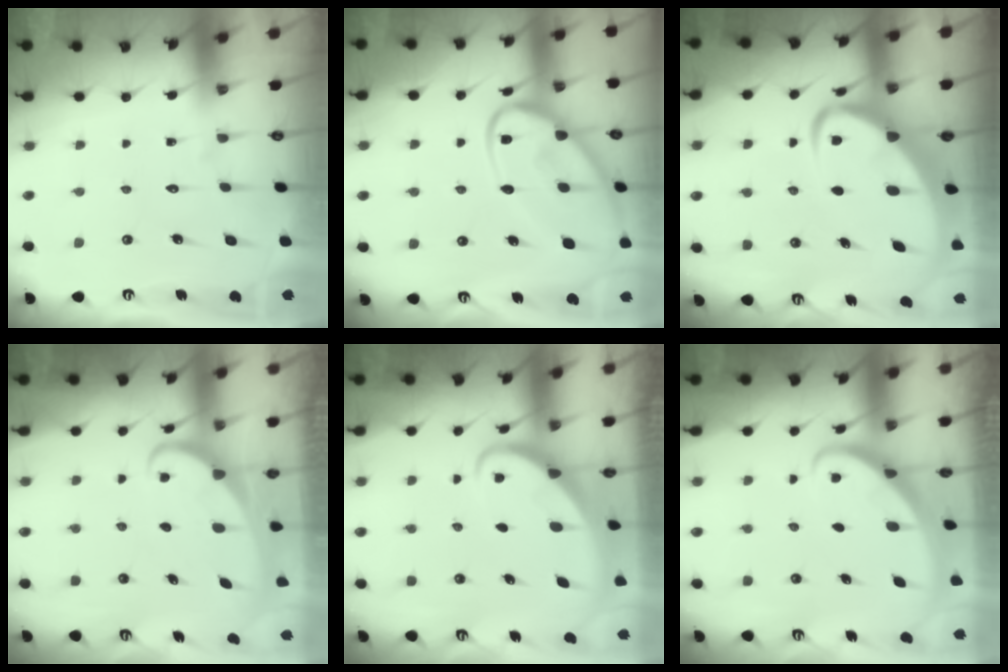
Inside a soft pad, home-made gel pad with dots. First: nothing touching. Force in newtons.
{"total": 17.0, "press": 16.9, "slide": 1.4}
{"total": 7.3, "press": 7.3, "slide": 0.7}
{"total": 1.8, "press": 1.8, "slide": 0.1}
{"total": 2.6, "press": 2.6, "slide": 0.3}
{"total": 2.8, "press": 2.8, "slide": 0.2}